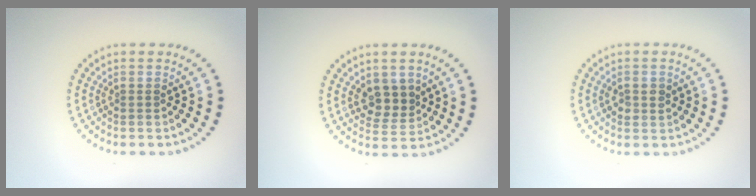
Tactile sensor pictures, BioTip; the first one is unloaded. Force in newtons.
{"total": 2.8, "press": 2.5, "slide": 1.3}
{"total": 1.5, "press": 1.5, "slide": 0.2}